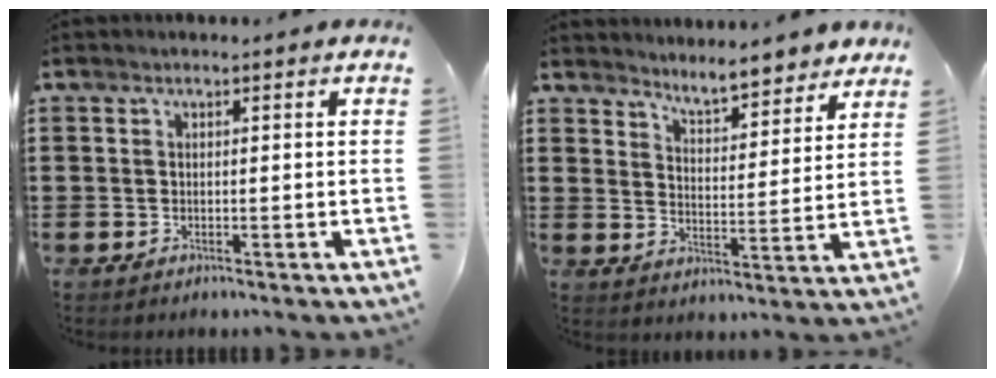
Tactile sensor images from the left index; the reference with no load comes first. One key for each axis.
{"total": 5.3, "fx": 5.3, "fy": 0.3, "fz": 0.9, "tx": -0.031, "ty": -0.031, "tz": 0.091}